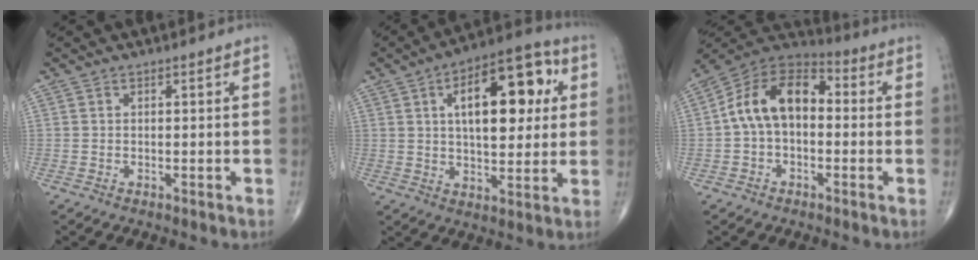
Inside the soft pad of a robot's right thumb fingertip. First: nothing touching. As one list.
[{"total": 18.6, "force": [4.8, 8.9, 15.6], "torque": [-0.193, 0.010, 0.065]}, {"total": 13.6, "force": [0.2, 8.7, 10.4], "torque": [-0.164, 0.042, -0.014]}]